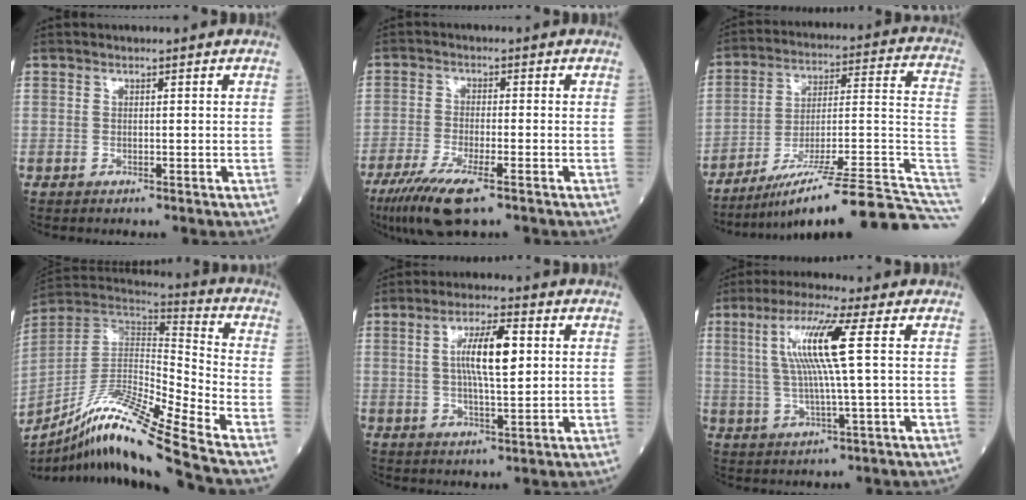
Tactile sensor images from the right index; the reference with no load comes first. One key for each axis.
{"total": 9.1, "fx": -5.8, "fy": 1.5, "fz": 6.9, "tx": -0.128, "ty": -0.025, "tz": -0.098}
{"total": 24.6, "fx": -18.2, "fy": 1.3, "fz": 16.5, "tx": -0.154, "ty": 0.020, "tz": -0.277}
{"total": 18.4, "fx": -13.5, "fy": -0.9, "fz": 12.4, "tx": -0.251, "ty": -0.013, "tz": -0.251}
{"total": 8.2, "fx": 1.5, "fy": 1.5, "fz": 7.9, "tx": -0.144, "ty": 0.009, "tz": 0.026}
{"total": 9.8, "fx": 2.2, "fy": -0.9, "fz": 9.5, "tx": -0.190, "ty": 0.009, "tz": 0.042}